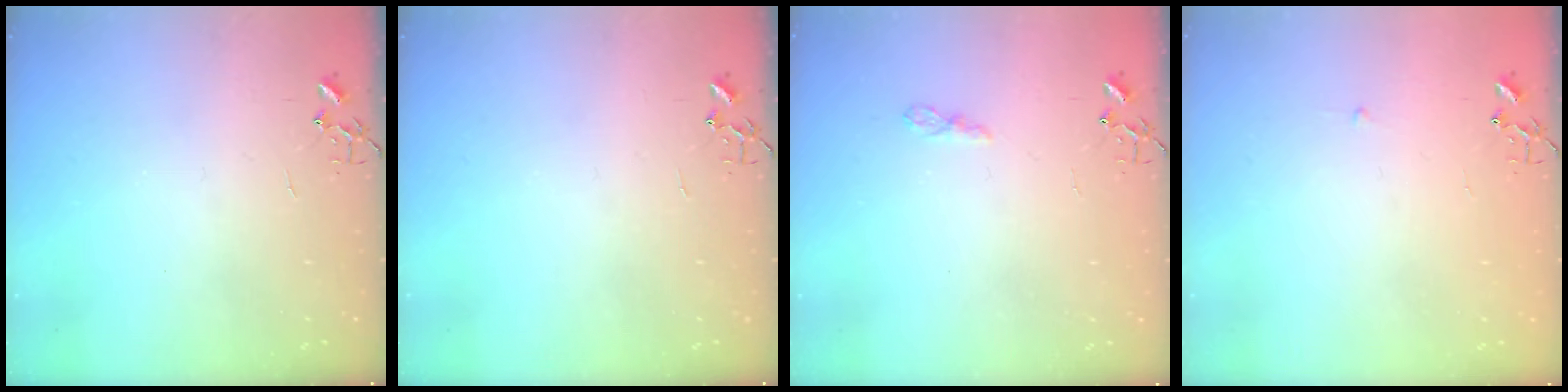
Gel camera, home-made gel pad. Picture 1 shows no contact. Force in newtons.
{"total": 0.0}
{"total": 4.8, "press": 4.7, "slide": 0.6}
{"total": 2.3, "press": 2.3, "slide": 0.3}